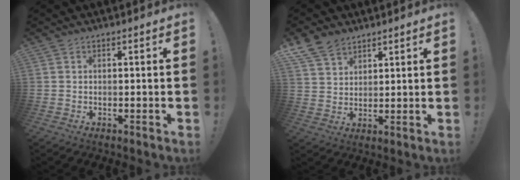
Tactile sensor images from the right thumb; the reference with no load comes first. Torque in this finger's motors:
{"motor_torque": [0.01, 0.01, 0.14, 0.05, 0.09]}